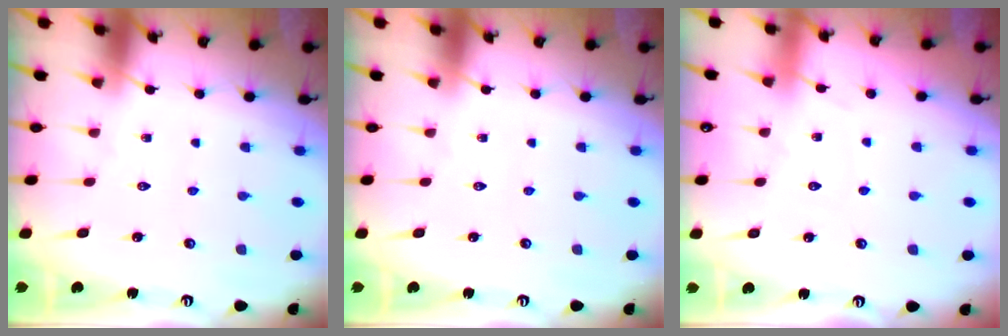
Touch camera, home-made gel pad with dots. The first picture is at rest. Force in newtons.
{"total": 0.0}
{"total": 3.2, "press": 3.1, "slide": 0.6}